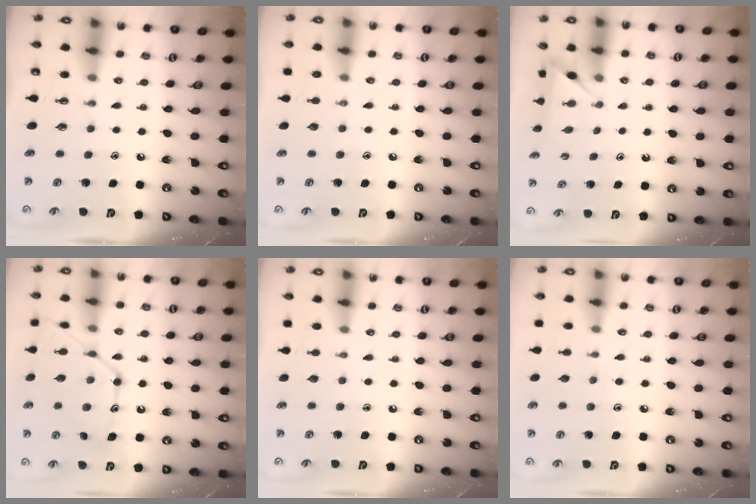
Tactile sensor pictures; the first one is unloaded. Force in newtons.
{"total": 0.0}
{"total": 2.5, "press": 2.5, "slide": 0.2}
{"total": 16.4, "press": 16.3, "slide": 1.3}
{"total": 0.0}
{"total": 4.3, "press": 4.3, "slide": 0.4}